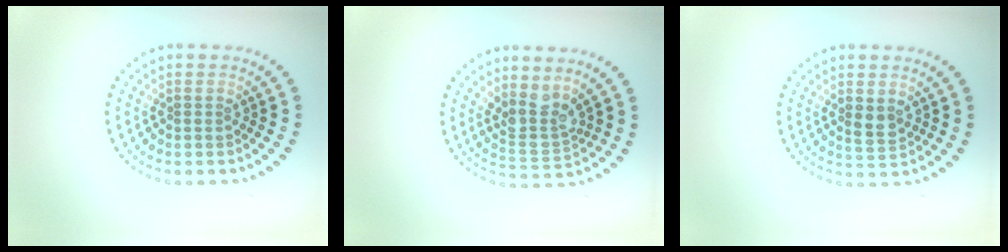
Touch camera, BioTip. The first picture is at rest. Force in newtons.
{"total": 3.2, "press": 2.4, "slide": 2.1}
{"total": 1.8, "press": 1.7, "slide": 0.4}